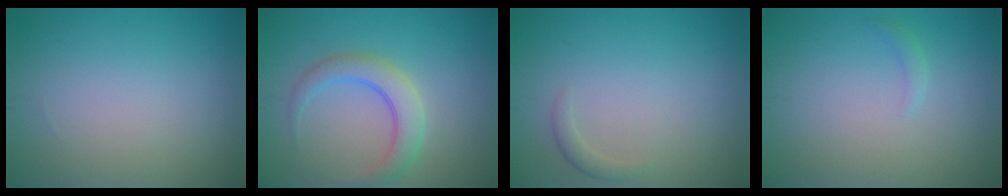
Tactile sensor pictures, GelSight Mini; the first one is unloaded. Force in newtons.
{"total": 3.6, "press": 3.6, "slide": 0.1}
{"total": 1.0, "press": 1.0, "slide": 0.0}
{"total": 0.8, "press": 0.8, "slide": 0.1}